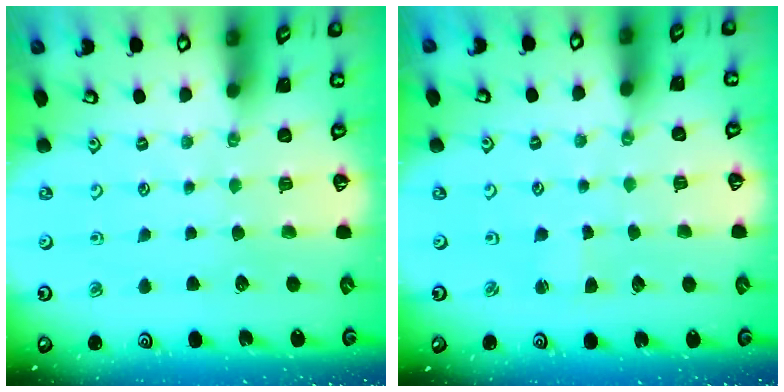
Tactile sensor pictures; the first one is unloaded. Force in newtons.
{"total": 1.3, "press": 1.2, "slide": 0.3}